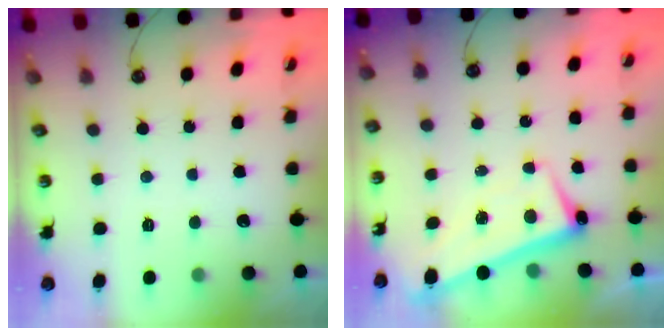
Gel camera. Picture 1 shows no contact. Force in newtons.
{"total": 2.7, "press": 2.6, "slide": 0.8}